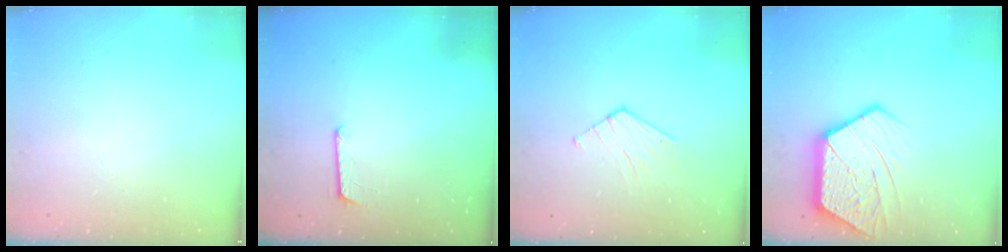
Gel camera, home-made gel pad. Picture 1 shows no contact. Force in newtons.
{"total": 5.9, "press": 5.9, "slide": 0.4}
{"total": 3.5, "press": 3.4, "slide": 0.3}
{"total": 18.1, "press": 18.1, "slide": 1.5}